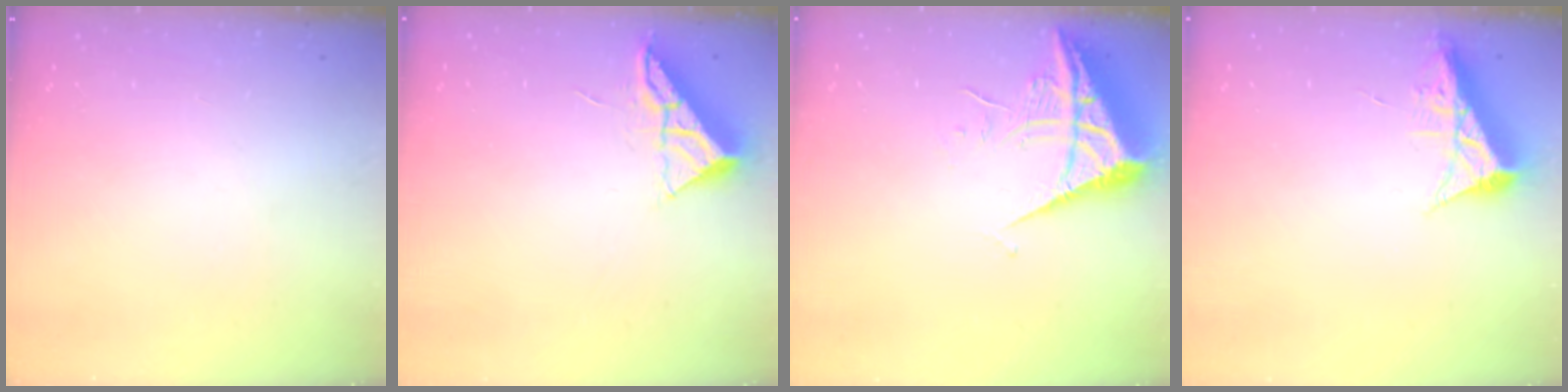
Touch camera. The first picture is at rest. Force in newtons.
{"total": 6.5, "press": 6.5, "slide": 0.1}
{"total": 7.8, "press": 7.7, "slide": 0.9}
{"total": 7.7, "press": 7.6, "slide": 1.0}